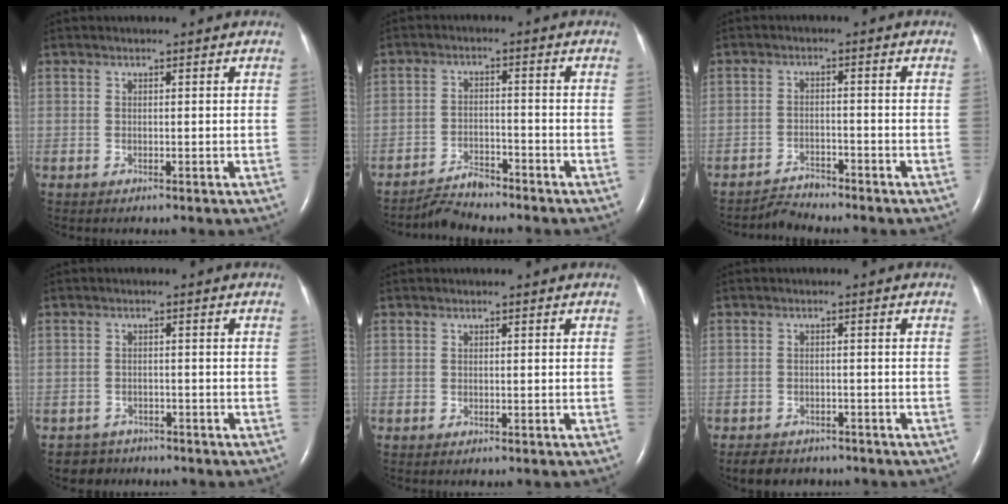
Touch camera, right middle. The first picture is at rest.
{"total": 3.9, "force": [-3.9, 0.4, 0.4], "torque": [-0.014, -0.017, -0.067]}
{"total": 2.9, "force": [-2.8, 0.0, -0.5], "torque": [0.004, -0.017, -0.049]}
{"total": 2.7, "force": [-2.2, 1.4, -0.7], "torque": [0.002, 0.002, -0.035]}
{"total": 0.0}
{"total": 5.6, "force": [-4.8, 2.5, 1.5], "torque": [-0.027, -0.003, -0.062]}